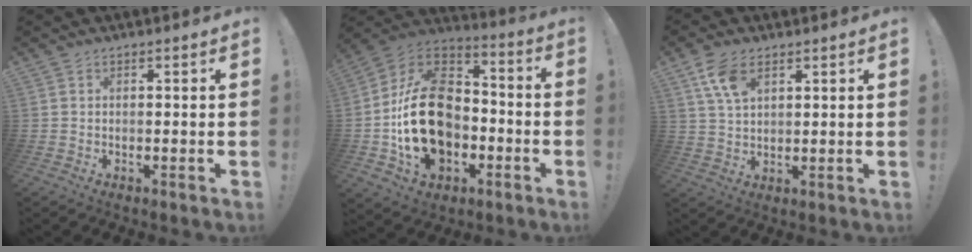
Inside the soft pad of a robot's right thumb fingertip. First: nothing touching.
{"total": 25.6, "force": [-4.4, 18.0, 17.7], "torque": [-0.315, 0.034, -0.058]}
{"total": 7.9, "force": [4.2, 4.2, 5.2], "torque": [-0.093, -0.013, 0.081]}